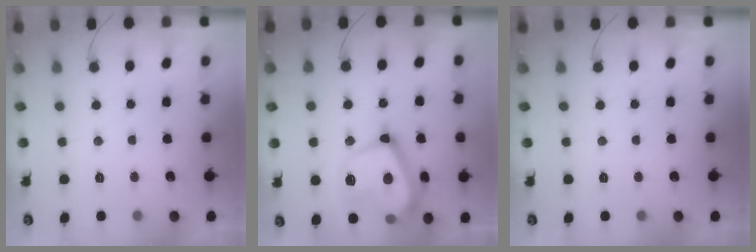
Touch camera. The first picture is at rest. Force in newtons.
{"total": 20.6, "press": 20.5, "slide": 1.7}
{"total": 0.0}